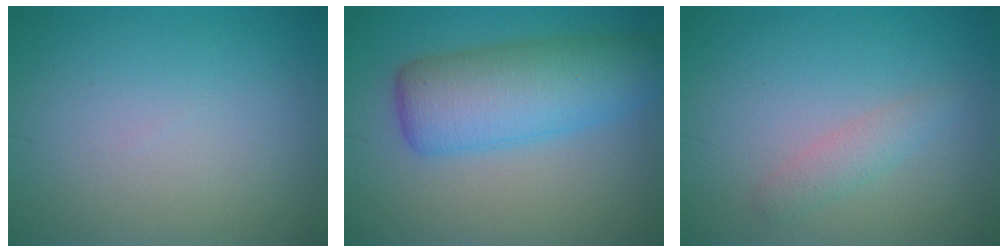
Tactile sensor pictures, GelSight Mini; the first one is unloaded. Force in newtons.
{"total": 7.6, "press": 7.6, "slide": 0.2}
{"total": 1.6, "press": 1.6, "slide": 0.1}